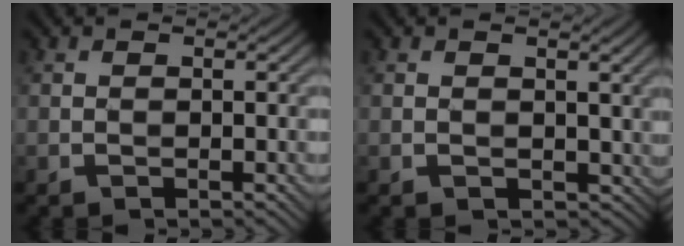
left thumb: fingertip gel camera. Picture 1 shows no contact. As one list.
[{"total": 2.6, "force": [0.6, 2.0, 1.5], "torque": [-0.033, -0.005, 0.013]}]